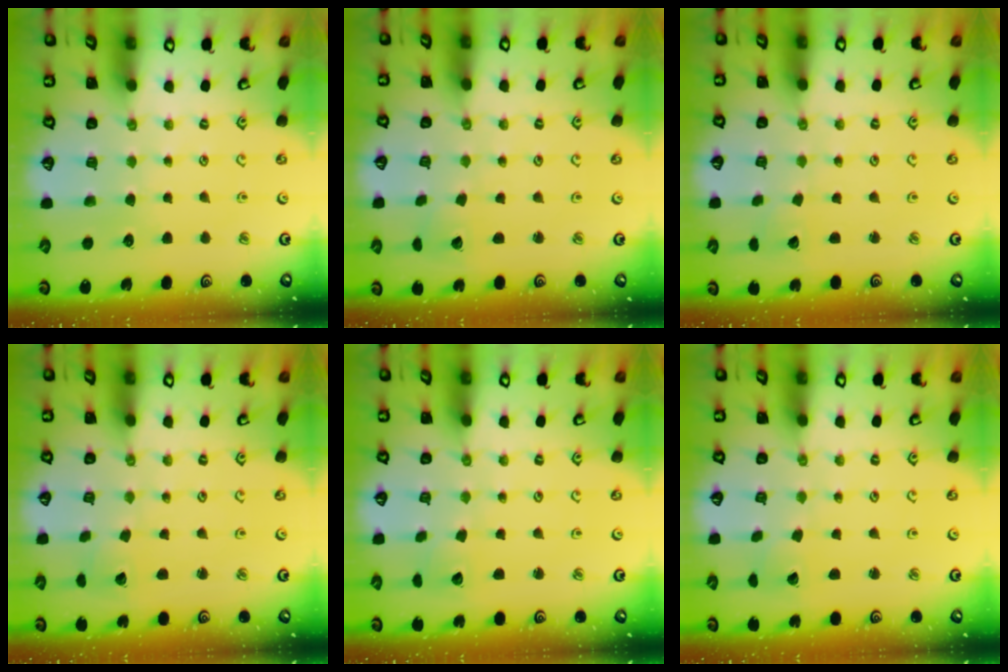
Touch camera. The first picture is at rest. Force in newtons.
{"total": 2.2, "press": 2.2, "slide": 0.1}
{"total": 1.9, "press": 1.9, "slide": 0.1}
{"total": 2.1, "press": 2.1, "slide": 0.1}
{"total": 2.7, "press": 2.7, "slide": 0.2}
{"total": 2.1, "press": 2.1, "slide": 0.2}